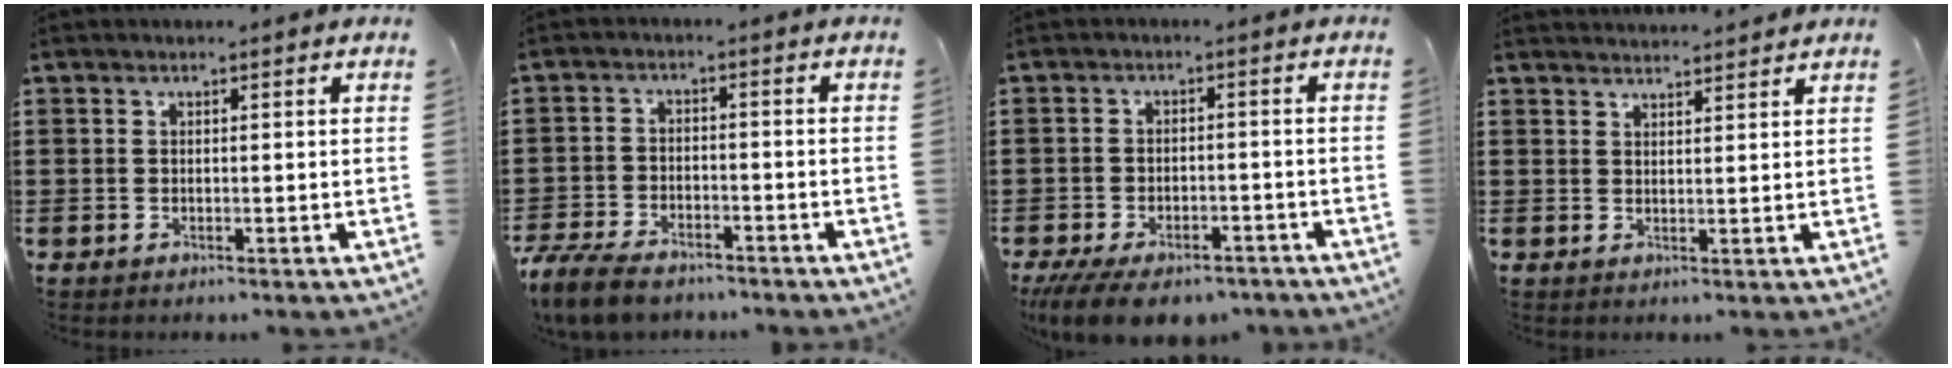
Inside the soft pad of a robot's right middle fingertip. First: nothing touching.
{"total": 5.5, "force": [-4.8, 1.6, 2.2], "torque": [-0.061, -0.001, -0.099]}
{"total": 5.3, "force": [-4.6, 1.6, 2.1], "torque": [-0.043, -0.002, -0.090]}
{"total": 2.3, "force": [2.3, -0.3, -0.3], "torque": [-0.001, -0.005, 0.044]}